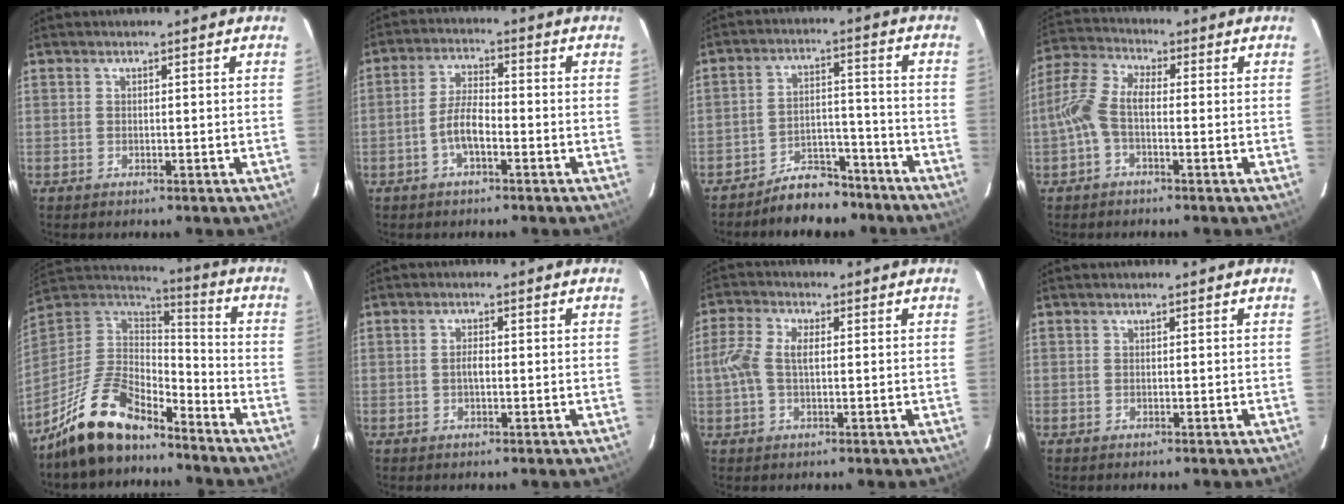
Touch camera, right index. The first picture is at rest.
{"total": 5.2, "force": [-2.3, 1.6, 4.4], "torque": [-0.093, 0.010, -0.043]}
{"total": 9.5, "force": [-8.0, 4.3, 2.6], "torque": [-0.053, 0.036, -0.110]}
{"total": 6.8, "force": [-1.6, 3.1, 5.9], "torque": [-0.138, 0.019, -0.038]}
{"total": 17.0, "force": [-13.1, 6.5, 8.6], "torque": [-0.197, -0.001, -0.242]}
{"total": 1.8, "force": [-0.2, 0.7, 1.6], "torque": [-0.031, 0.004, -0.006]}
{"total": 6.0, "force": [0.2, 3.0, 5.1], "torque": [-0.111, 0.012, 0.000]}
{"total": 0.0}